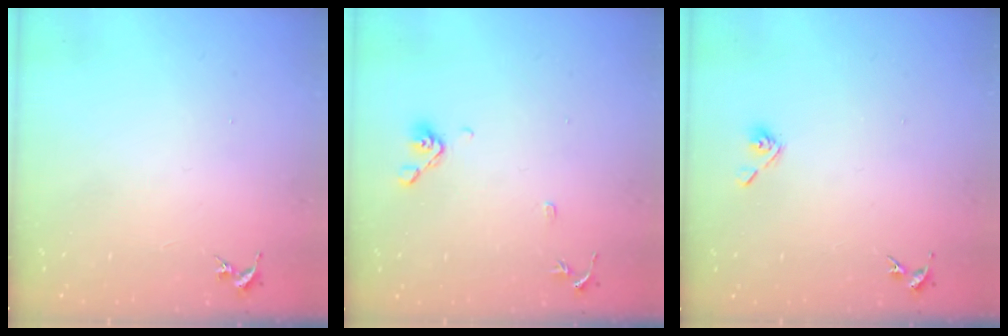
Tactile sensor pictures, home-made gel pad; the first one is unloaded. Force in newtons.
{"total": 8.9, "press": 8.7, "slide": 1.9}
{"total": 5.3, "press": 4.9, "slide": 2.0}